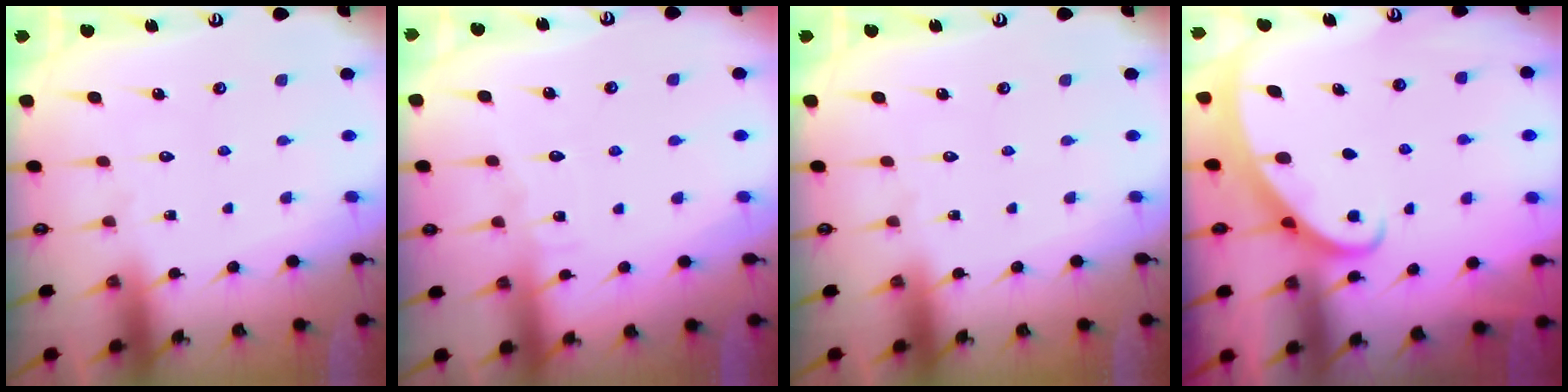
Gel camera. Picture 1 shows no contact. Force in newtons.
{"total": 3.6, "press": 3.5, "slide": 0.4}
{"total": 0.0}
{"total": 2.2, "press": 2.2, "slide": 0.2}